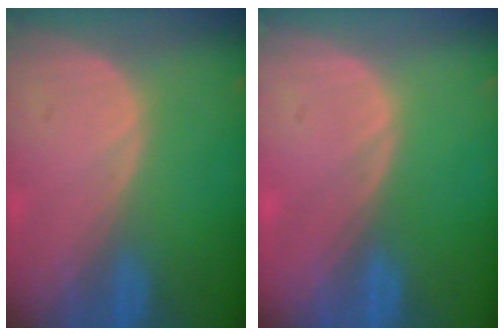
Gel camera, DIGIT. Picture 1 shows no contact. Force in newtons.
{"total": 0.0}